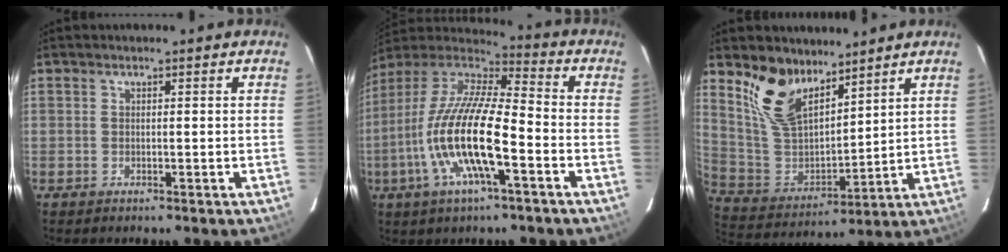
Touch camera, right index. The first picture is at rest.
{"total": 18.8, "force": [-6.1, 4.5, 17.2], "torque": [-0.333, -0.017, -0.126]}
{"total": 14.2, "force": [10.0, 7.0, 7.3], "torque": [-0.151, 0.001, 0.211]}